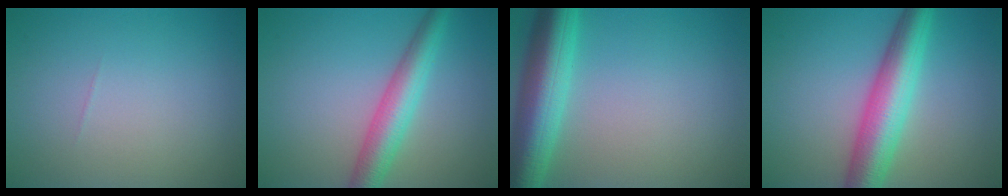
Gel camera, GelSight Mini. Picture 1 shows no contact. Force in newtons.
{"total": 4.8, "press": 4.8, "slide": 0.1}
{"total": 7.6, "press": 7.6, "slide": 0.3}
{"total": 7.0, "press": 7.0, "slide": 0.1}